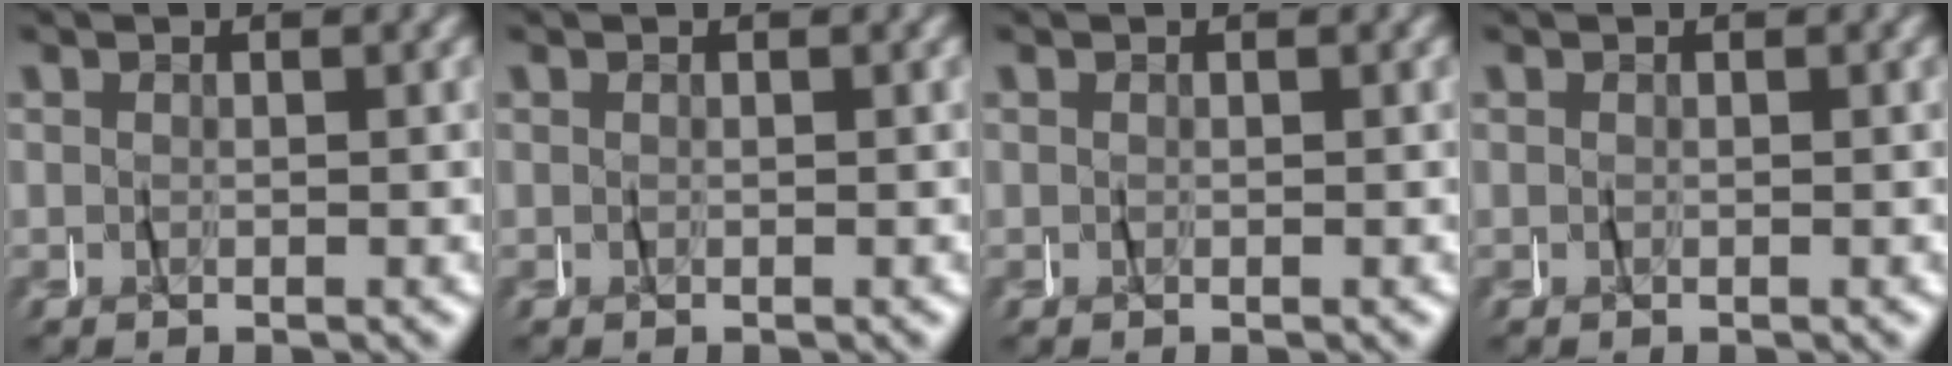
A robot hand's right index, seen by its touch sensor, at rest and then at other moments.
{"total": 0.0}
{"total": 0.0}
{"total": 0.0}